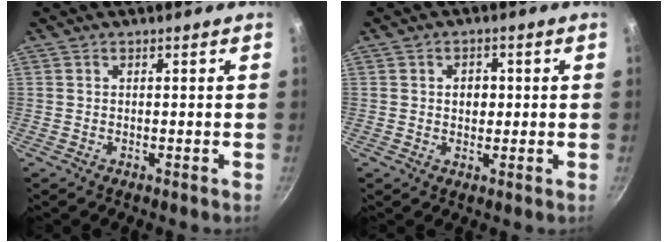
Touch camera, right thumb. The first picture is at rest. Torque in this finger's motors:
{"motor_torque": [0.38, 0.27, 0.59, -0.30, 0.05]}